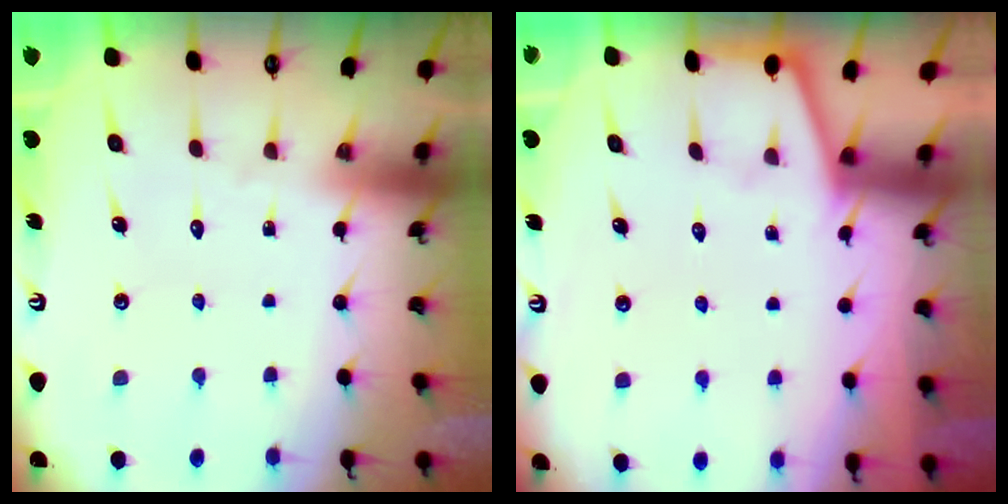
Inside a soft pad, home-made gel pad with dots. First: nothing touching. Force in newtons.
{"total": 1.9, "press": 1.9, "slide": 0.2}